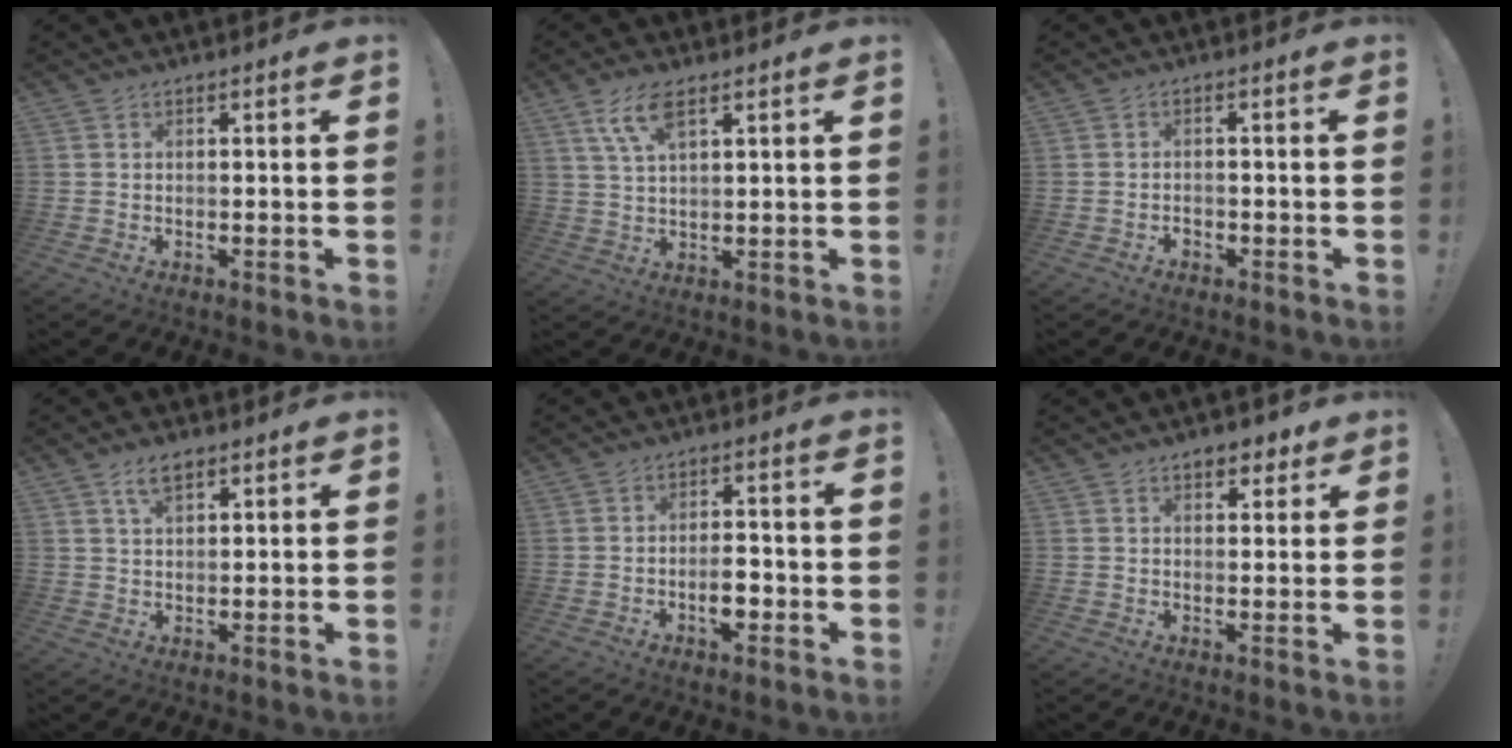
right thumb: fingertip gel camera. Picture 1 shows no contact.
{"total": 7.4, "force": [4.2, 2.5, 5.6], "torque": [-0.105, -0.009, 0.078]}
{"total": 1.2, "force": [-1.0, 0.7, 0.1], "torque": [-0.001, -0.001, -0.018]}
{"total": 5.0, "force": [2.9, 2.5, 3.3], "torque": [-0.052, -0.006, 0.050]}
{"total": 5.7, "force": [-2.1, 2.8, 4.5], "torque": [-0.069, 0.007, -0.037]}
{"total": 4.7, "force": [3.0, 2.9, 2.1], "torque": [-0.017, -0.012, 0.050]}